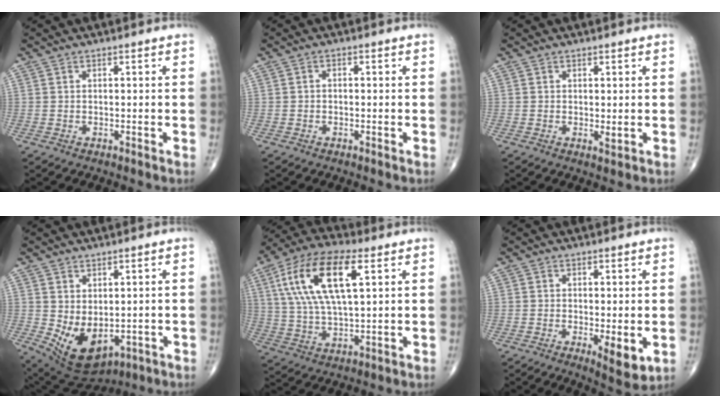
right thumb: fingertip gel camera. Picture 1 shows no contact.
{"total": 0.7, "force": [-0.2, 0.5, 0.4], "torque": [-0.003, 0.003, -0.007]}
{"total": 1.0, "force": [0.3, 0.4, 0.9], "torque": [-0.016, -0.006, 0.005]}
{"total": 10.2, "force": [-1.2, 6.2, 7.9], "torque": [-0.121, -0.007, 0.011]}
{"total": 17.5, "force": [5.8, 6.9, 15.0], "torque": [-0.296, 0.006, 0.104]}
{"total": 5.5, "force": [-1.1, 1.8, 5.1], "torque": [-0.076, -0.018, -0.014]}